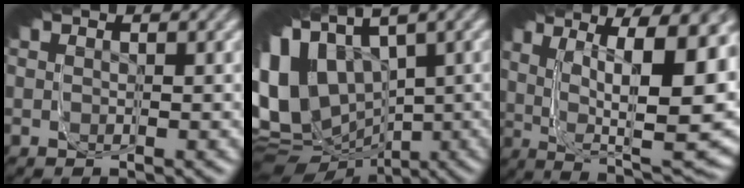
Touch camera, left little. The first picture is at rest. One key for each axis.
{"total": 16.6, "fx": -3.1, "fy": 11.5, "fz": 11.7, "tx": -0.220, "ty": -0.020, "tz": -0.053}
{"total": 19.6, "fx": 2.1, "fy": 11.9, "fz": 15.4, "tx": -0.241, "ty": 0.015, "tz": 0.013}